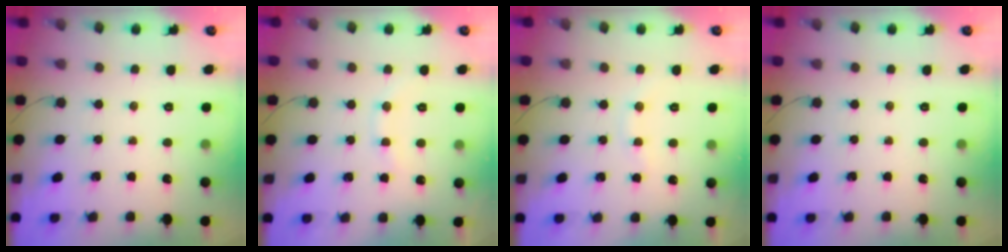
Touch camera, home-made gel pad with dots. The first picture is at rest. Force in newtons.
{"total": 8.4, "press": 8.3, "slide": 1.4}
{"total": 6.4, "press": 6.3, "slide": 1.3}
{"total": 0.0}